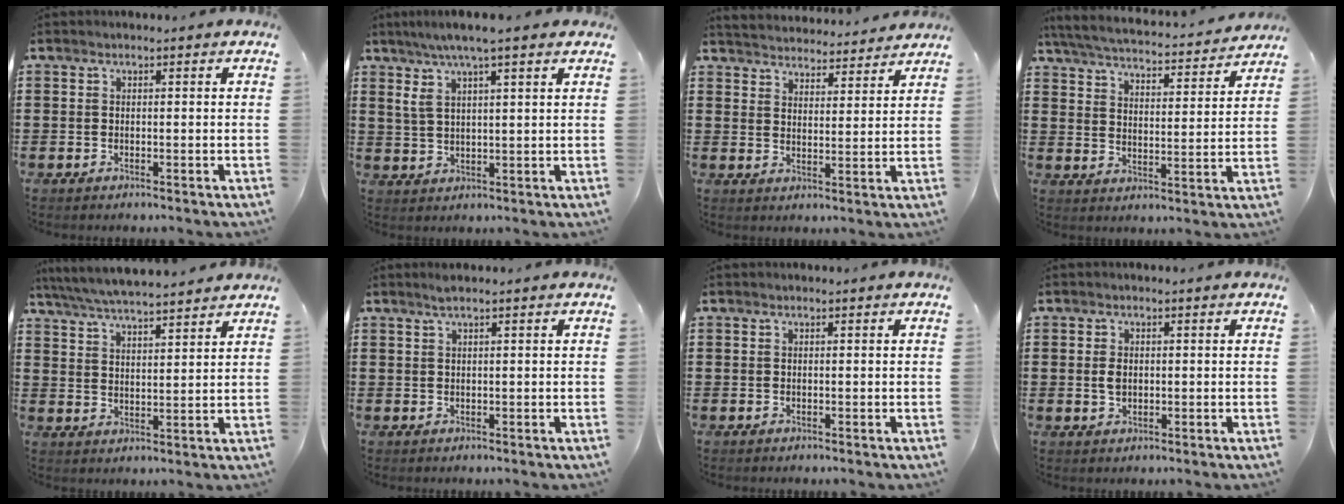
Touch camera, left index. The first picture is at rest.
{"total": 5.9, "force": [4.0, 0.8, 4.2], "torque": [-0.090, -0.004, 0.070]}
{"total": 3.8, "force": [3.8, 0.0, -0.4], "torque": [-0.012, -0.027, 0.064]}
{"total": 4.1, "force": [4.0, -0.2, 0.9], "torque": [-0.042, -0.033, 0.062]}
{"total": 5.5, "force": [5.3, 0.0, 1.5], "torque": [-0.051, -0.024, 0.093]}
{"total": 1.2, "force": [0.8, -0.1, 0.9], "torque": [-0.018, 0.001, 0.014]}
{"total": 0.0}
{"total": 1.9, "force": [0.0, 1.3, 1.4], "torque": [-0.032, 0.005, 0.000]}